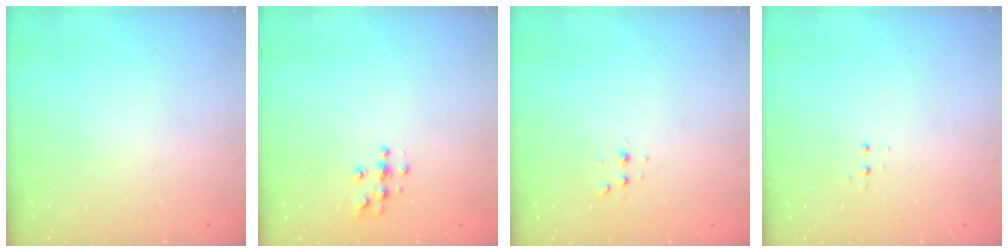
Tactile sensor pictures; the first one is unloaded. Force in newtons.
{"total": 4.3, "press": 4.3, "slide": 0.4}
{"total": 2.8, "press": 2.8, "slide": 0.7}
{"total": 3.3, "press": 3.2, "slide": 0.6}